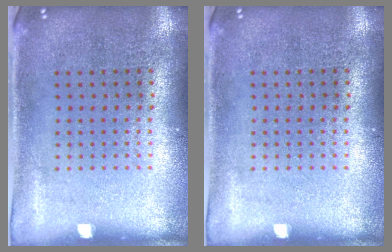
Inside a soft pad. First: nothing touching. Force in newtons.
{"total": 0.0}